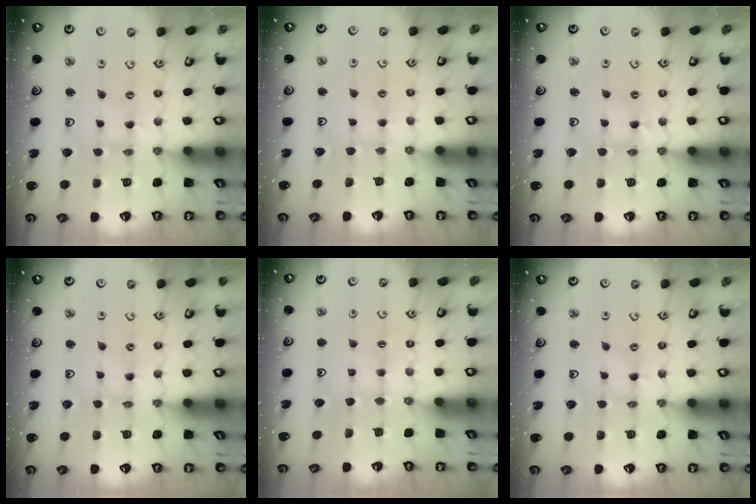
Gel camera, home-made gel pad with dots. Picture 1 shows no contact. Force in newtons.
{"total": 1.9, "press": 1.8, "slide": 0.4}
{"total": 4.3, "press": 4.3, "slide": 0.3}
{"total": 1.1, "press": 1.0, "slide": 0.4}
{"total": 3.2, "press": 3.1, "slide": 0.5}
{"total": 0.5, "press": 0.5, "slide": 0.1}